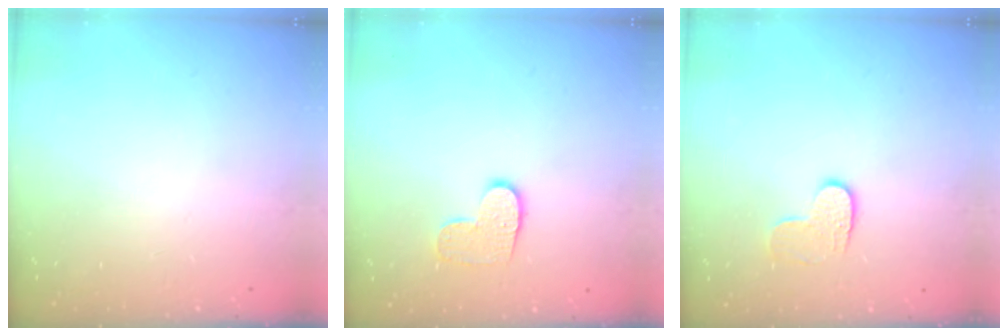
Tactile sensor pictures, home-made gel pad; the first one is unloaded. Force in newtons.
{"total": 8.0, "press": 8.0, "slide": 0.4}
{"total": 6.2, "press": 6.2, "slide": 0.3}